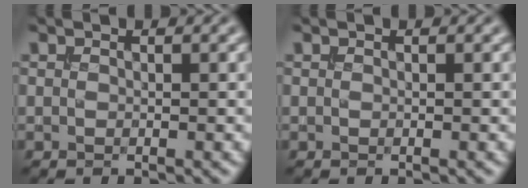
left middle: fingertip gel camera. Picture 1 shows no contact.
{"total": 0.0}